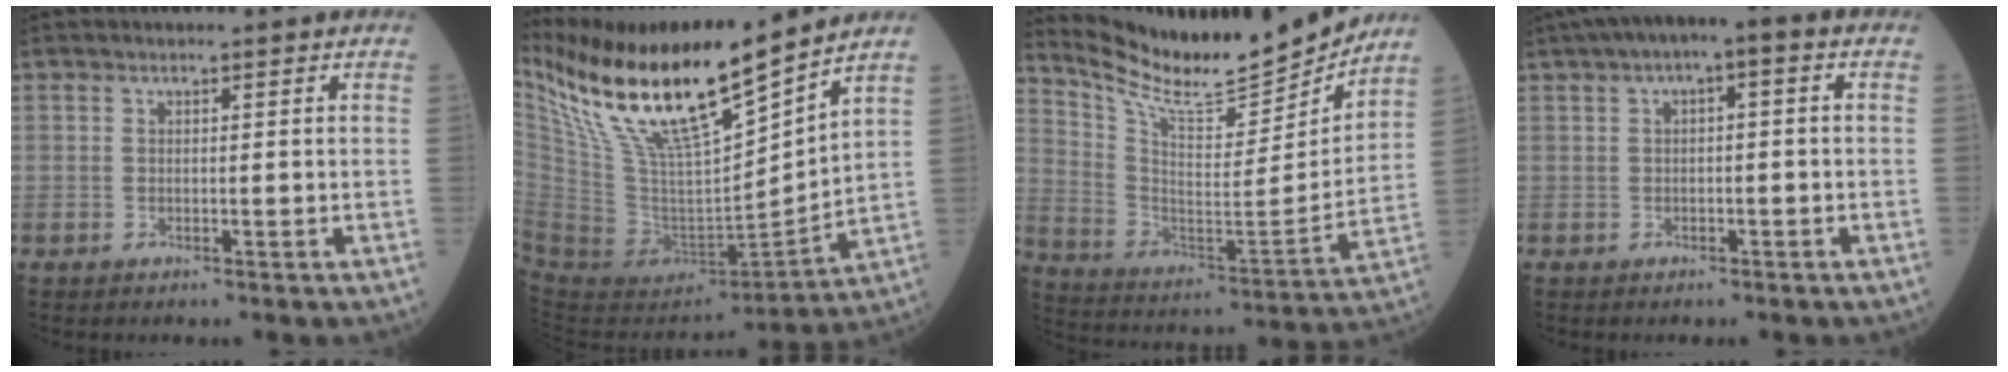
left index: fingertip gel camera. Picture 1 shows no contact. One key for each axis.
{"total": 23.0, "fx": 16.8, "fy": 3.7, "fz": 15.2, "tx": -0.290, "ty": -0.004, "tz": 0.320}
{"total": 18.0, "fx": 16.7, "fy": 2.4, "fz": 6.3, "tx": -0.131, "ty": -0.038, "tz": 0.276}
{"total": 5.9, "fx": 1.9, "fy": 1.9, "fz": 5.3, "tx": -0.090, "ty": 0.036, "tz": 0.021}